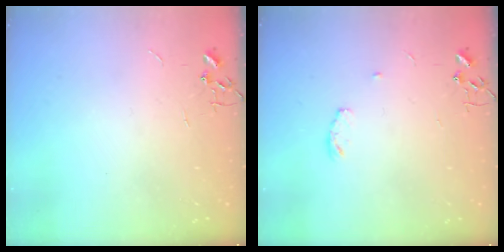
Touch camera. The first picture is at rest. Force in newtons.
{"total": 4.0, "press": 4.0, "slide": 0.6}